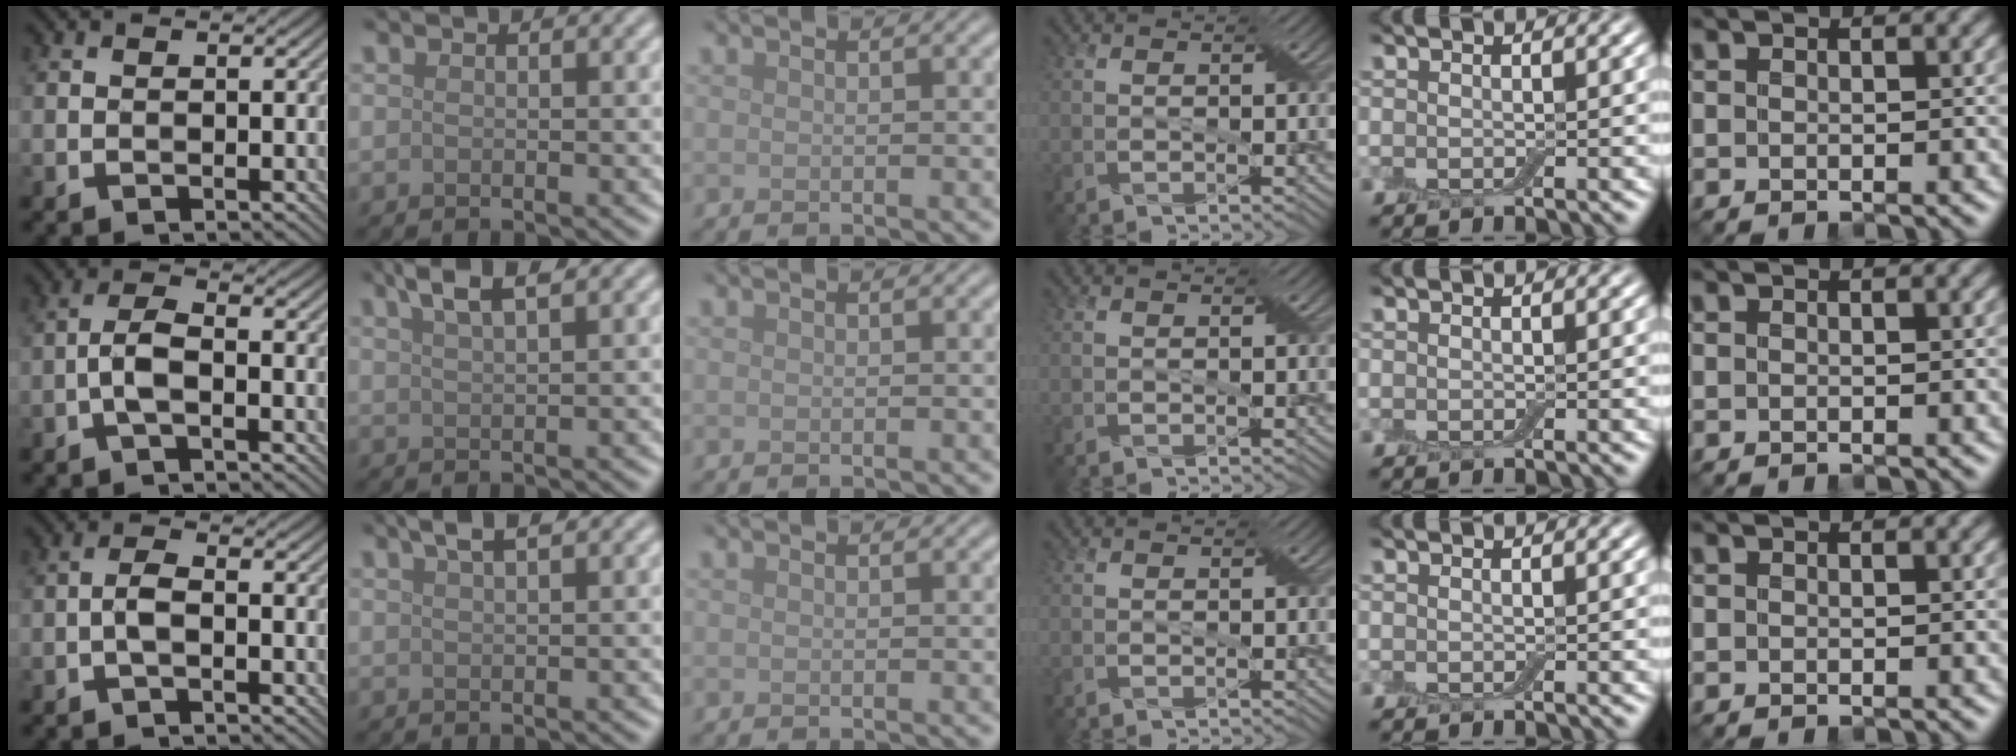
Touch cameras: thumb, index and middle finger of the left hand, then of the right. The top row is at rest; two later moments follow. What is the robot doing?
{"motion": "shake", "object": "box of matches"}